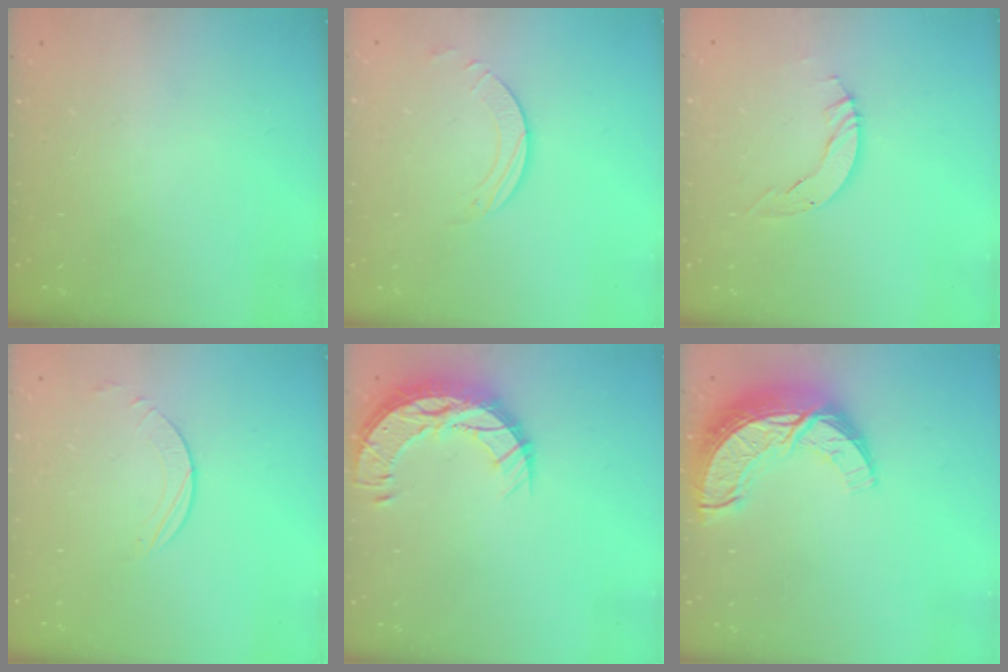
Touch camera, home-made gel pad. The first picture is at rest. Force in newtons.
{"total": 2.5, "press": 2.5, "slide": 0.2}
{"total": 4.9, "press": 4.9, "slide": 0.5}
{"total": 3.9, "press": 3.9, "slide": 0.3}
{"total": 11.7, "press": 11.7, "slide": 0.8}
{"total": 15.1, "press": 15.1, "slide": 1.3}